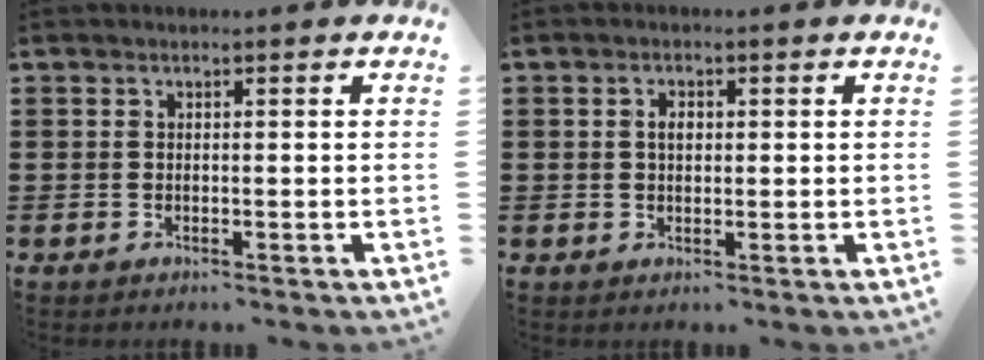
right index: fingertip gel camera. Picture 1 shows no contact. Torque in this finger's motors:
{"motor_torque": [0.07, -0.06, 0.02, 0.04]}